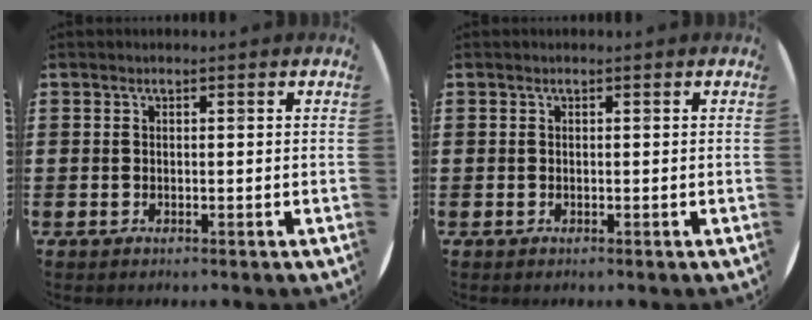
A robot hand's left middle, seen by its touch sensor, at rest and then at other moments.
{"total": 0.0}